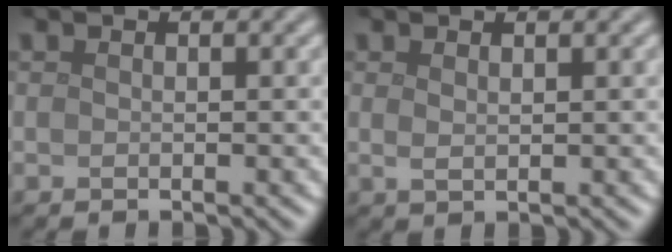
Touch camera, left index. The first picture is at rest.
{"total": 1.0, "force": [0.5, 0.3, 0.8], "torque": [-0.016, -0.002, 0.012]}